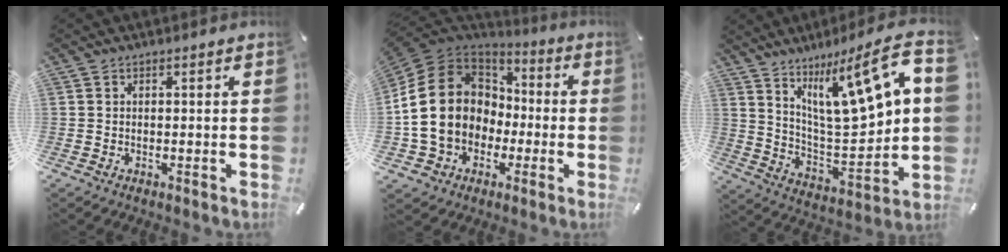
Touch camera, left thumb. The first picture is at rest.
{"total": 19.0, "force": [-1.9, 16.2, 9.6], "torque": [-0.210, 0.020, -0.032]}
{"total": 18.0, "force": [9.3, 6.0, 14.2], "torque": [-0.220, -0.061, 0.148]}